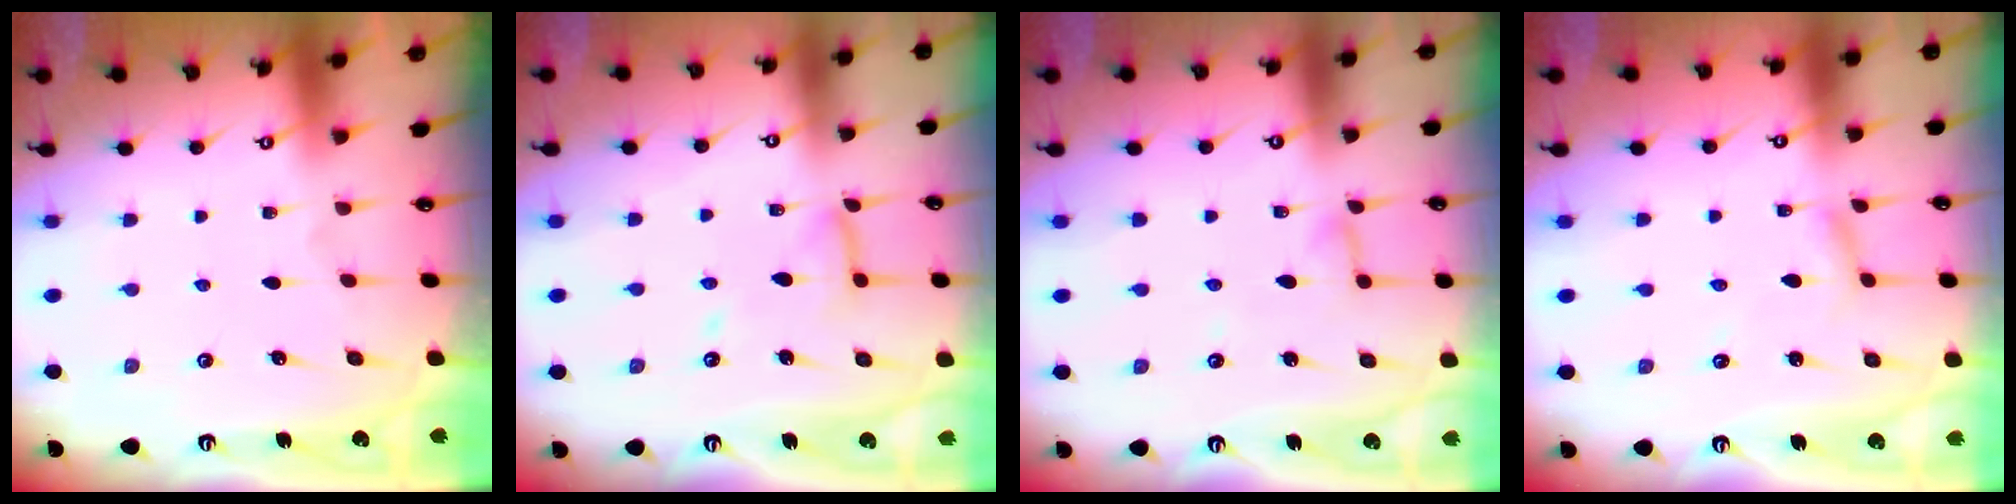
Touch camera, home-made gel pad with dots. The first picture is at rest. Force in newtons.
{"total": 11.1, "press": 11.1, "slide": 0.9}
{"total": 4.5, "press": 4.4, "slide": 0.3}
{"total": 2.3, "press": 2.3, "slide": 0.2}